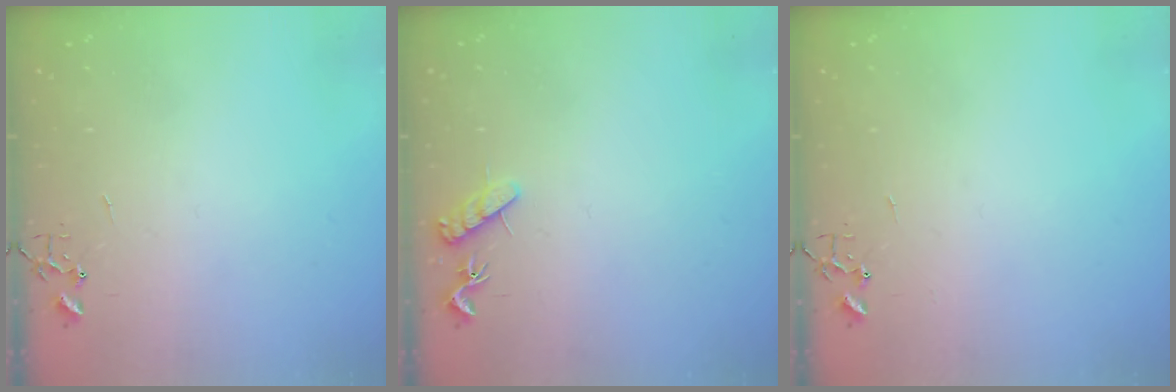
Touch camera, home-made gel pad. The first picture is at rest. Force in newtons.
{"total": 8.1, "press": 8.1, "slide": 0.6}
{"total": 0.0}